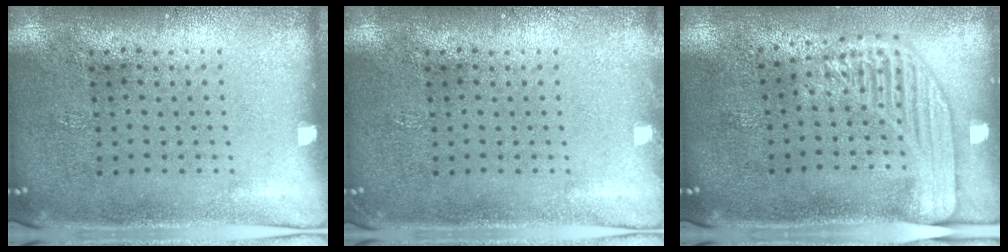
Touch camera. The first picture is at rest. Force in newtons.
{"total": 0.6, "press": 0.6, "slide": 0.1}
{"total": 2.2, "press": 1.9, "slide": 1.2}